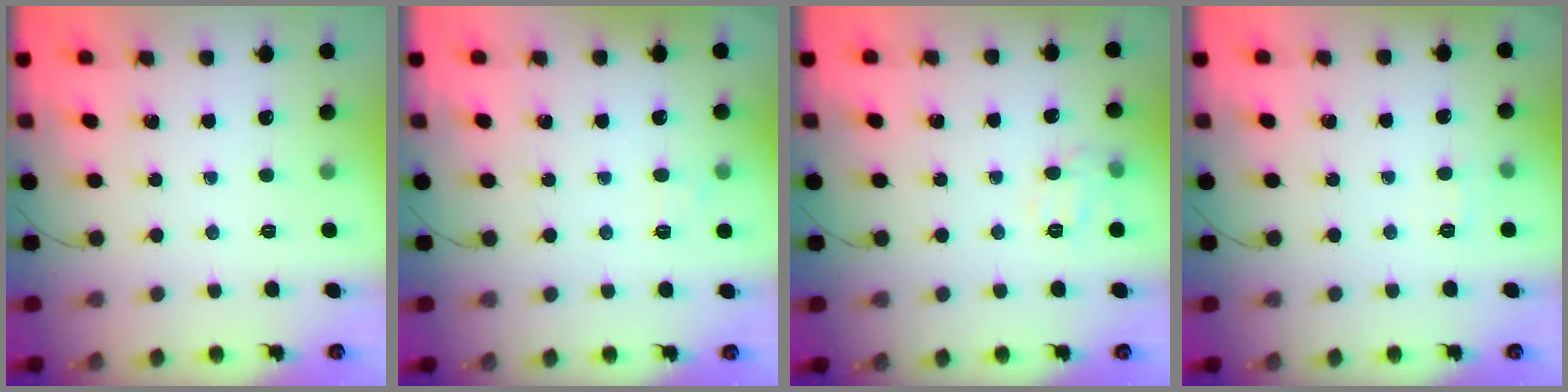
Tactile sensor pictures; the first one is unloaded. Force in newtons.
{"total": 4.9, "press": 4.7, "slide": 1.3}
{"total": 8.1, "press": 8.0, "slide": 1.1}
{"total": 4.7, "press": 4.5, "slide": 1.4}